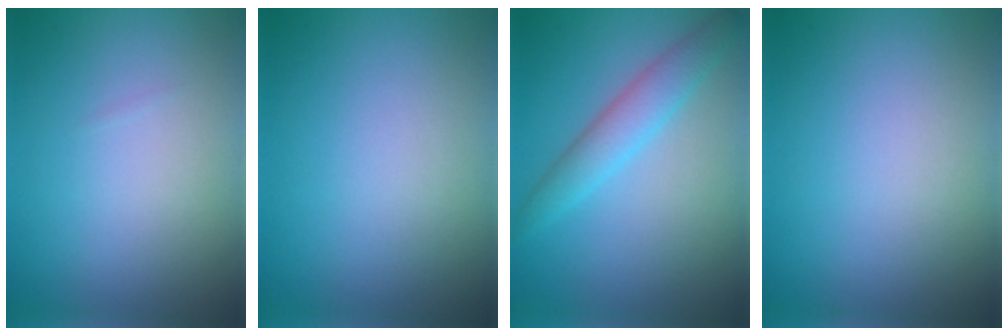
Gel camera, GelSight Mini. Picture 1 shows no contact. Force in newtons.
{"total": 0.0}
{"total": 3.2, "press": 3.2, "slide": 0.0}
{"total": 0.0}